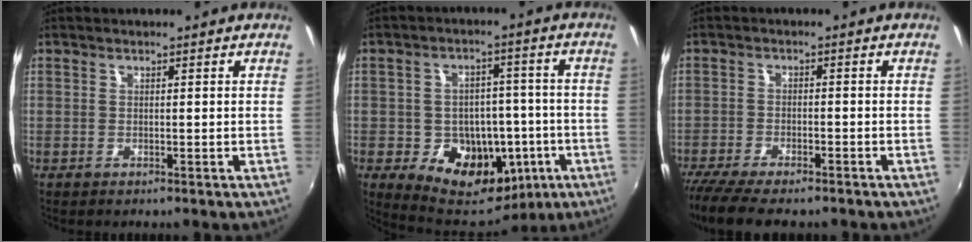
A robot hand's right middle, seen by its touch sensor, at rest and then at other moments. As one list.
[{"total": 15.3, "force": [-5.0, 11.9, 8.2], "torque": [-0.156, 0.017, -0.052]}, {"total": 10.9, "force": [-9.1, 2.1, 5.6], "torque": [-0.129, -0.044, -0.157]}]